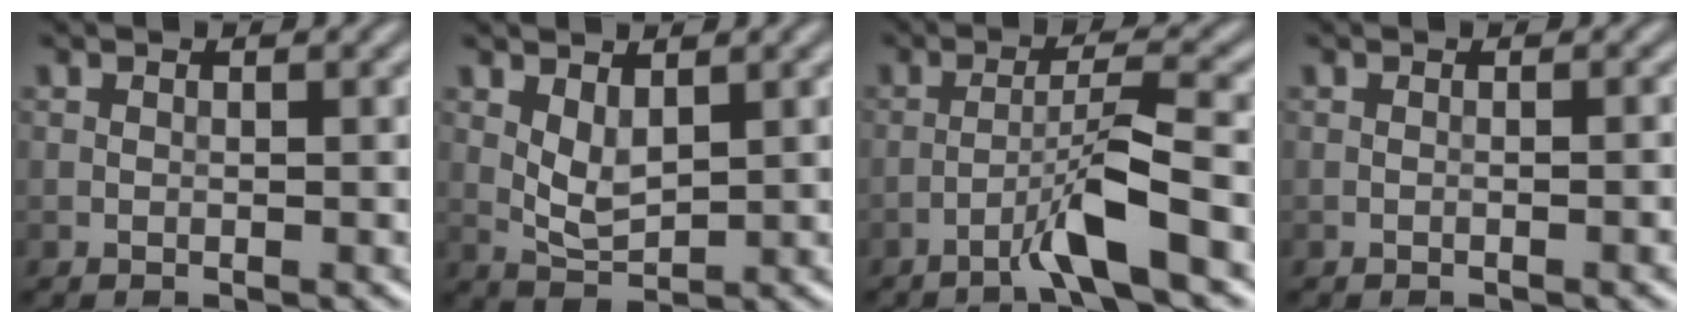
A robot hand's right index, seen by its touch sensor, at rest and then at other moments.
{"total": 2.5, "force": [0.9, 1.2, 1.9], "torque": [-0.044, -0.004, 0.025]}
{"total": 4.5, "force": [-2.6, -0.1, 3.7], "torque": [-0.066, 0.018, -0.055]}
{"total": 1.6, "force": [-0.5, 0.4, 1.5], "torque": [-0.015, 0.001, -0.010]}